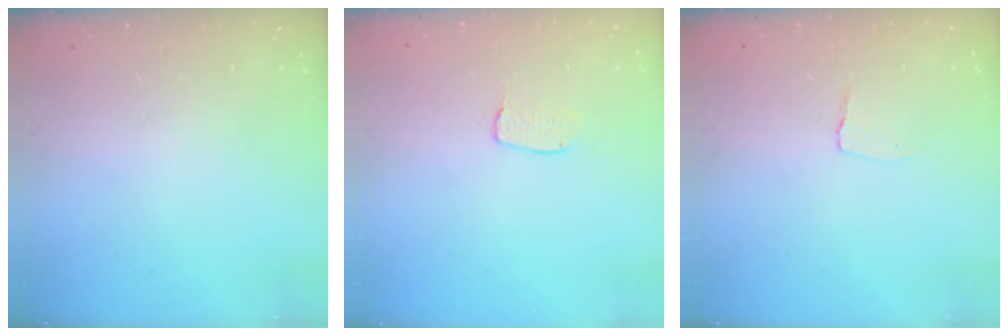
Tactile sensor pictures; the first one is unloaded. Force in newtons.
{"total": 5.8, "press": 5.8, "slide": 0.2}
{"total": 2.9, "press": 2.9, "slide": 0.3}